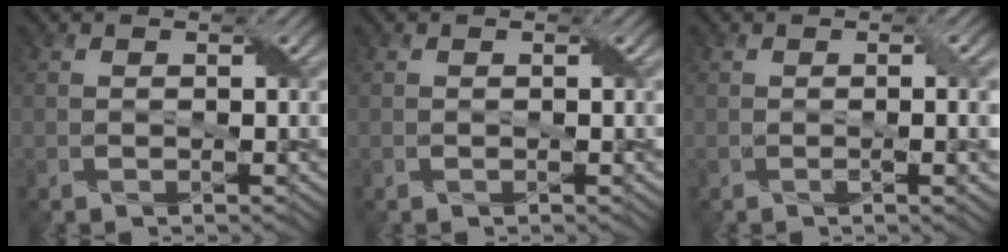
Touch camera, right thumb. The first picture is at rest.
{"total": 0.0}
{"total": 3.9, "force": [-0.2, 0.8, 3.8], "torque": [-0.056, 0.004, -0.003]}